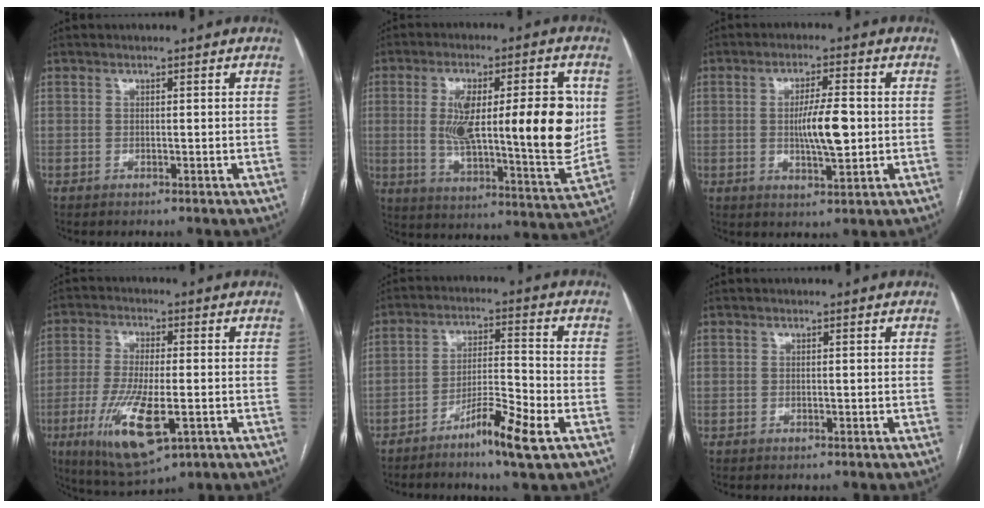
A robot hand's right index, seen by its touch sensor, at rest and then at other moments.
{"total": 22.3, "force": [2.6, 4.7, 21.6], "torque": [-0.316, 0.002, 0.044]}
{"total": 7.1, "force": [-0.2, 1.2, 7.0], "torque": [-0.125, -0.002, -0.002]}
{"total": 12.4, "force": [-4.3, 3.3, 11.2], "torque": [-0.218, -0.027, -0.066]}
{"total": 8.7, "force": [-5.0, 0.0, 7.1], "torque": [-0.125, -0.007, -0.087]}
{"total": 0.0}